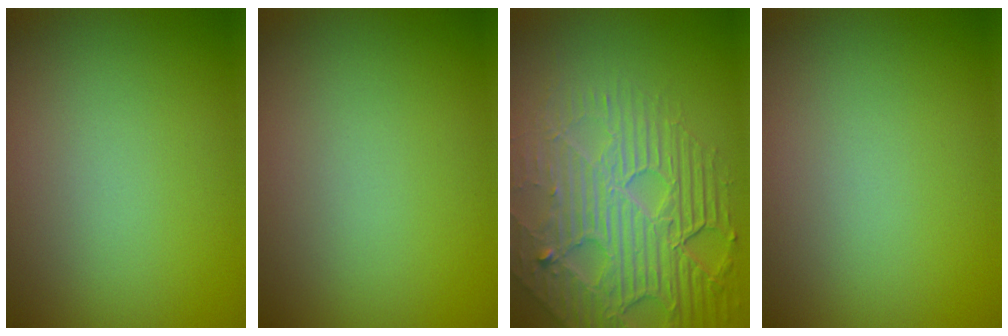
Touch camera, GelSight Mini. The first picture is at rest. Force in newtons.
{"total": 0.0}
{"total": 8.2, "press": 6.0, "slide": 5.6}
{"total": 0.0}